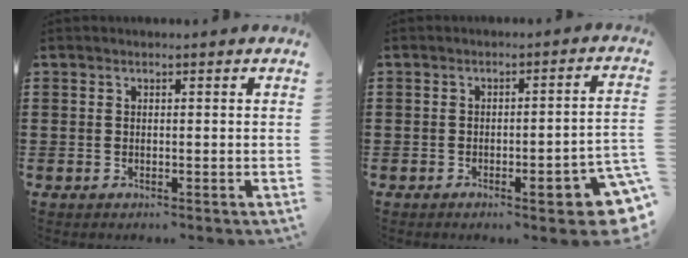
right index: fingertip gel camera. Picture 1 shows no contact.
{"total": 6.2, "force": [-3.0, 1.0, 5.3], "torque": [-0.074, -0.012, -0.048]}